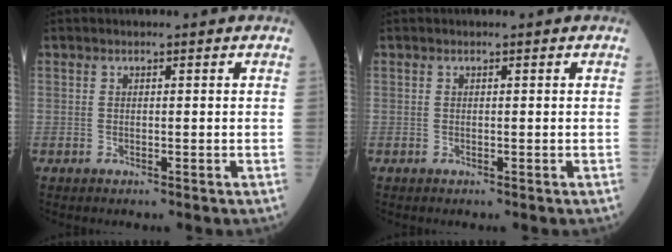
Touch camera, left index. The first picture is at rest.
{"total": 0.0}